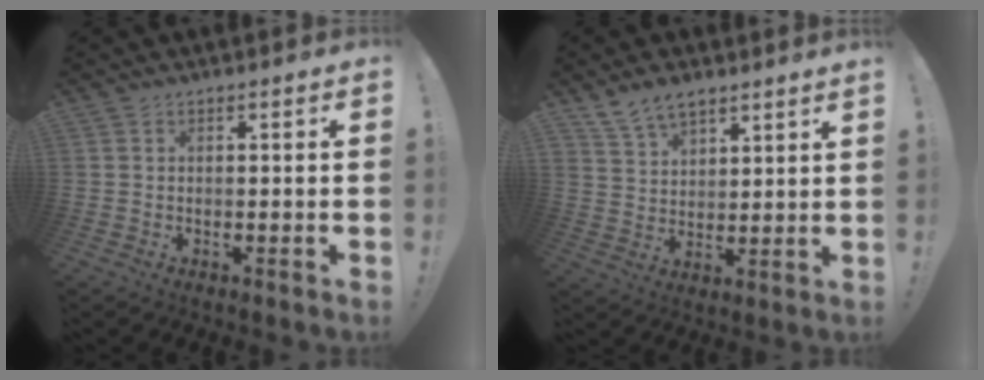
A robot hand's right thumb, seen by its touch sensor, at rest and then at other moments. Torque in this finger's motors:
{"motor_torque": [0.05, 0.08, 0.25, 0.21, 0.01]}